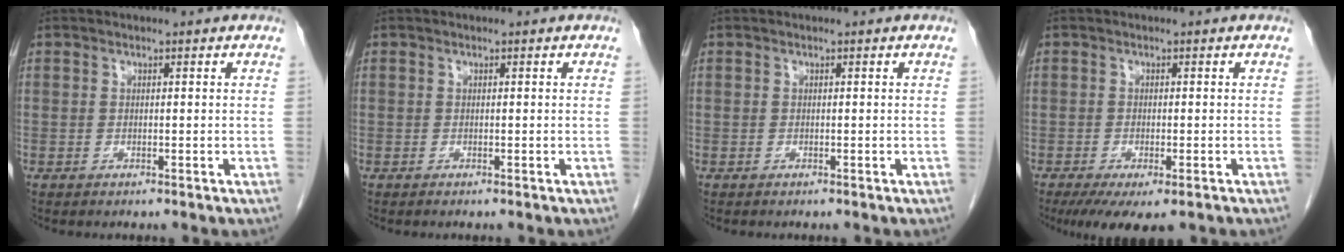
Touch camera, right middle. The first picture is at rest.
{"total": 0.0}
{"total": 0.0}
{"total": 7.2, "force": [-4.8, 2.3, 4.9], "torque": [-0.071, -0.019, -0.073]}